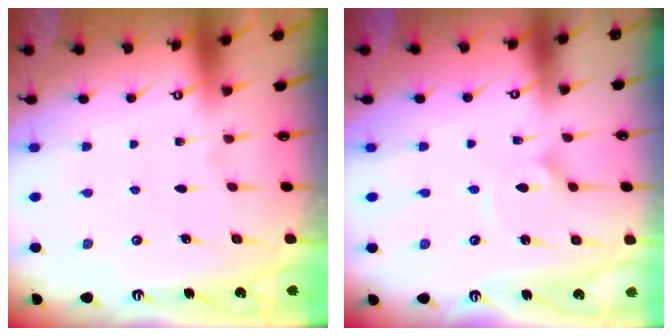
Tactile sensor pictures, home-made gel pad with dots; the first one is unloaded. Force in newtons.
{"total": 2.6, "press": 2.6, "slide": 0.3}